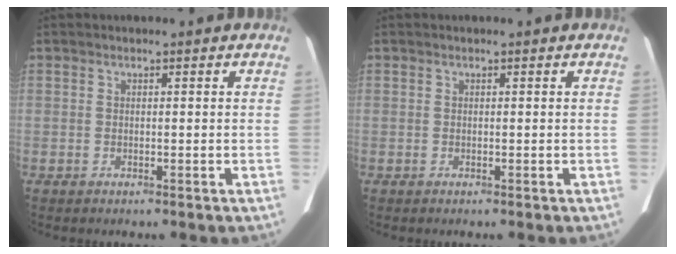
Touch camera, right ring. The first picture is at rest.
{"total": 0.0}